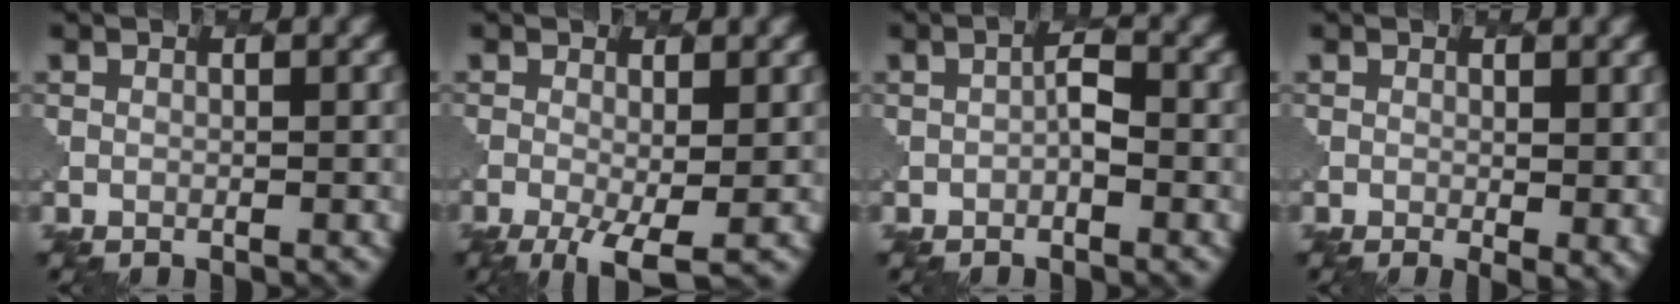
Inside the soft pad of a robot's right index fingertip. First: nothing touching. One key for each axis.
{"total": 4.3, "fx": -1.5, "fy": 1.3, "fz": 3.8, "tx": -0.073, "ty": -0.009, "tz": -0.024}
{"total": 1.1, "fx": -0.4, "fy": 0.4, "fz": 1.0, "tx": -0.017, "ty": 0.002, "tz": -0.007}
{"total": 3.1, "fx": 0.0, "fy": 1.2, "fz": 2.9, "tx": -0.038, "ty": -0.012, "tz": 0.003}